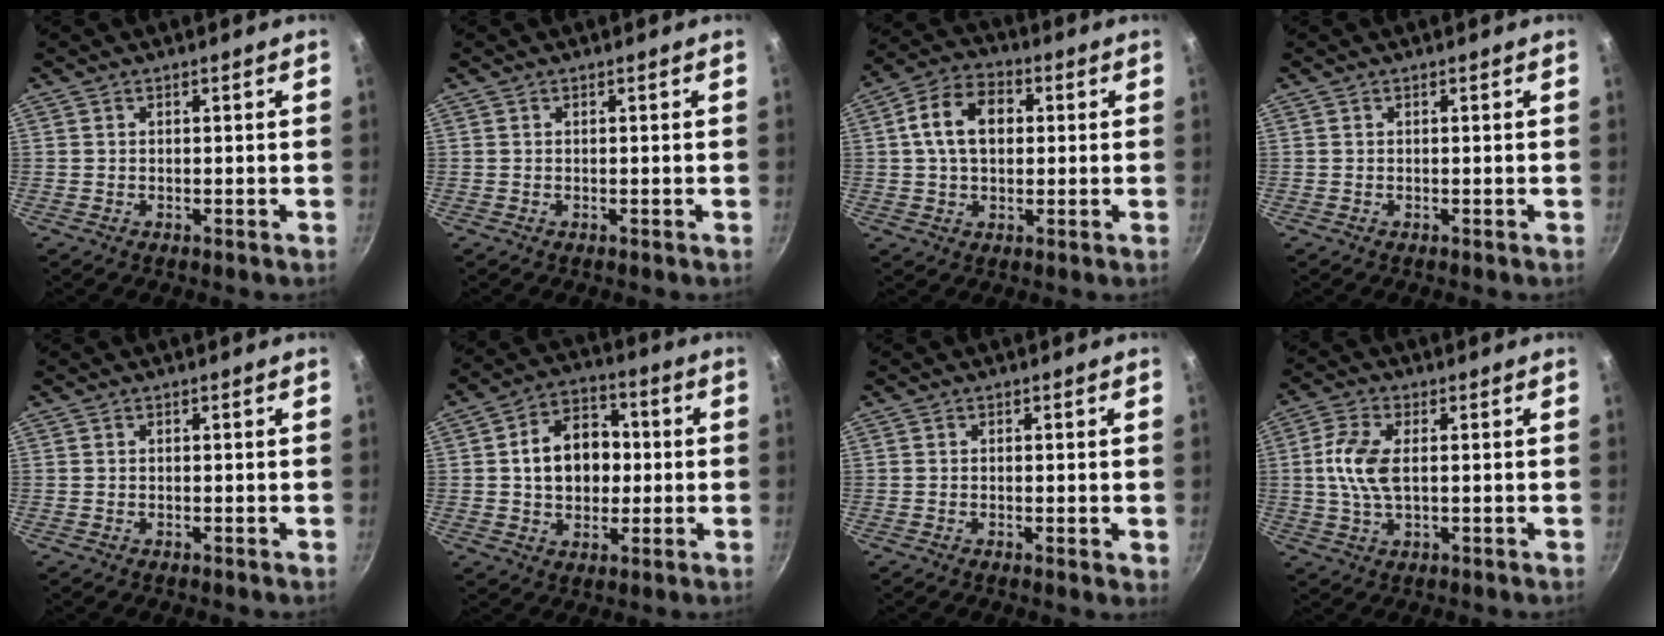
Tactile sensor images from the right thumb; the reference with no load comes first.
{"total": 0.0}
{"total": 11.0, "force": [1.7, 7.6, 7.7], "torque": [-0.113, 0.020, 0.017]}
{"total": 0.0}
{"total": 0.0}
{"total": 12.6, "force": [0.7, 9.5, 8.2], "torque": [-0.097, 0.021, 0.005]}
{"total": 1.8, "force": [-0.1, 0.5, 1.7], "torque": [-0.024, -0.004, -0.003]}
{"total": 8.1, "force": [0.7, 4.1, 6.9], "torque": [-0.146, 0.008, 0.010]}